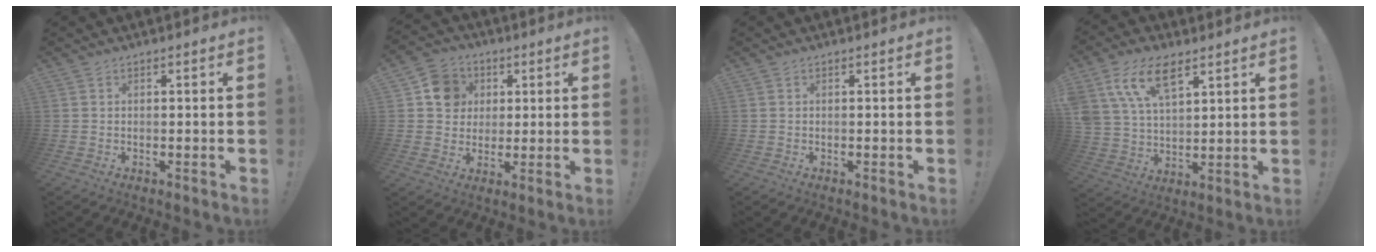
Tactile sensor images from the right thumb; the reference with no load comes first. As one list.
[{"total": 10.6, "force": [2.9, 9.7, 3.3], "torque": [-0.034, -0.005, 0.059]}, {"total": 0.0}, {"total": 13.9, "force": [7.9, 7.4, 8.8], "torque": [-0.172, -0.027, 0.147]}]